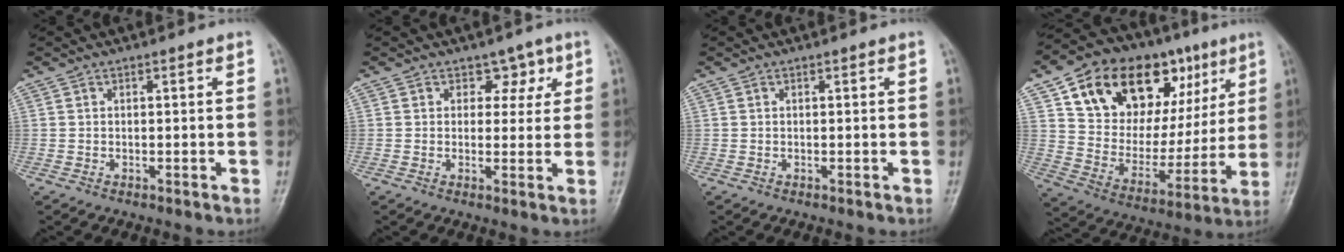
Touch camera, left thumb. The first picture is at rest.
{"total": 4.0, "force": [2.0, 3.0, 1.7], "torque": [0.014, -0.007, 0.023]}
{"total": 0.0}
{"total": 27.1, "force": [12.3, 16.3, 17.8], "torque": [-0.229, 0.001, 0.209]}